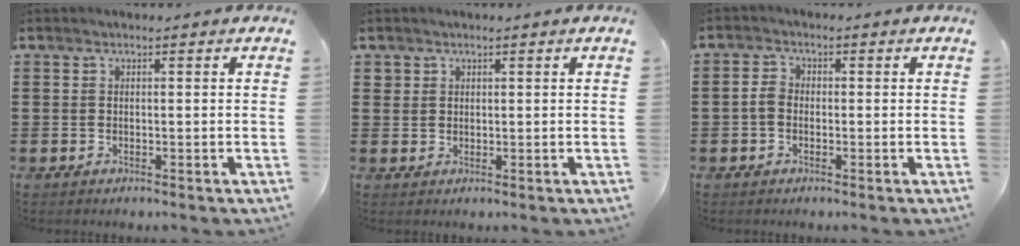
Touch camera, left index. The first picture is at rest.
{"total": 1.4, "force": [0.9, 1.0, 0.2], "torque": [-0.007, 0.004, 0.018]}
{"total": 2.3, "force": [-0.6, 1.7, 1.4], "torque": [-0.036, 0.002, -0.015]}